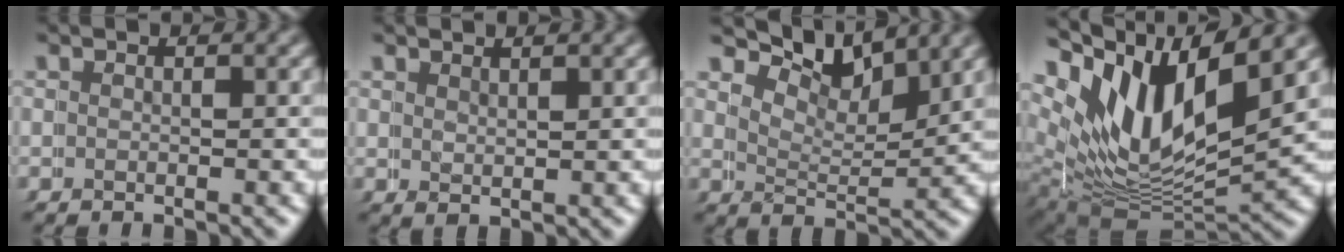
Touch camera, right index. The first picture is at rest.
{"total": 2.1, "force": [1.7, 0.2, 1.1], "torque": [-0.017, -0.003, 0.039]}
{"total": 5.6, "force": [5.5, 0.4, 1.0], "torque": [-0.023, 0.002, 0.090]}
{"total": 14.8, "force": [5.2, 10.2, 9.3], "torque": [-0.173, 0.010, 0.068]}